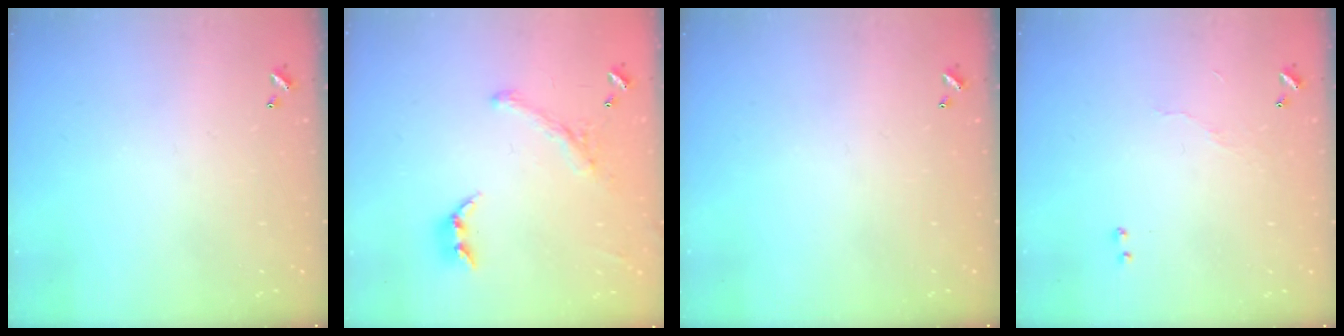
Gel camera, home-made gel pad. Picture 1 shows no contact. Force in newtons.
{"total": 2.4, "press": 2.0, "slide": 1.3}
{"total": 0.0}
{"total": 5.8, "press": 5.8, "slide": 0.5}